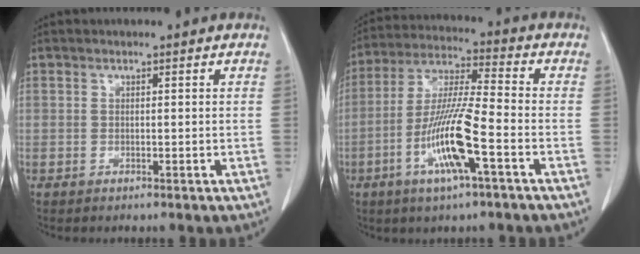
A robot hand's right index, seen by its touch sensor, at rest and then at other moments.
{"total": 12.6, "force": [-4.6, 0.8, 11.7], "torque": [-0.236, -0.006, -0.089]}